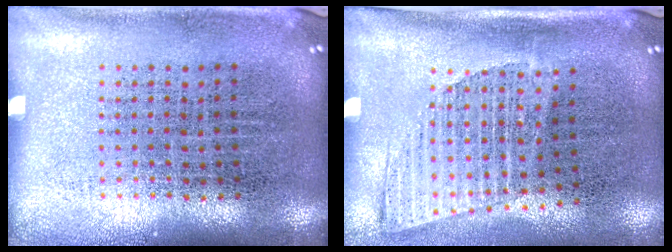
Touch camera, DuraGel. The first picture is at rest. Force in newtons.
{"total": 1.4, "press": 1.1, "slide": 0.9}